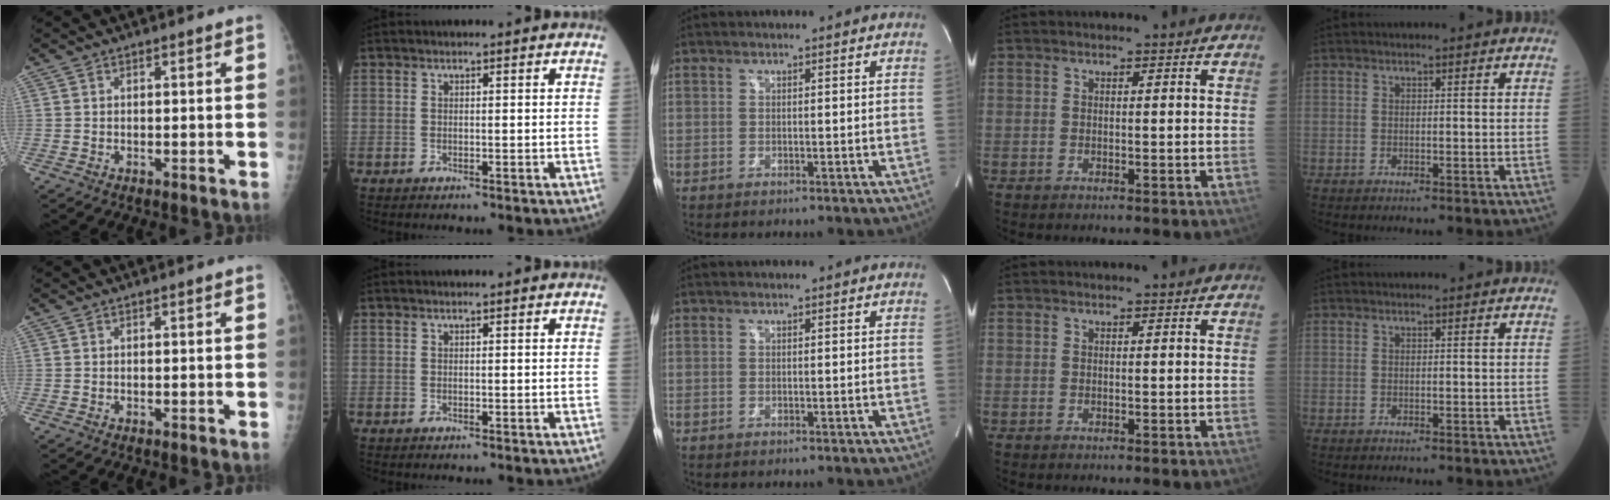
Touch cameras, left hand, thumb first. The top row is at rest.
{}